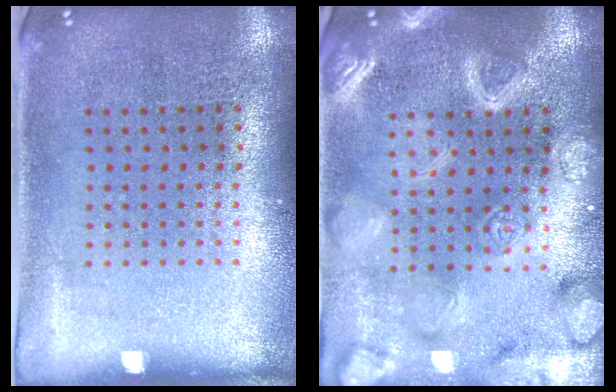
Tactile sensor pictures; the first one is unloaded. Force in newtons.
{"total": 5.7, "press": 5.7, "slide": 0.7}